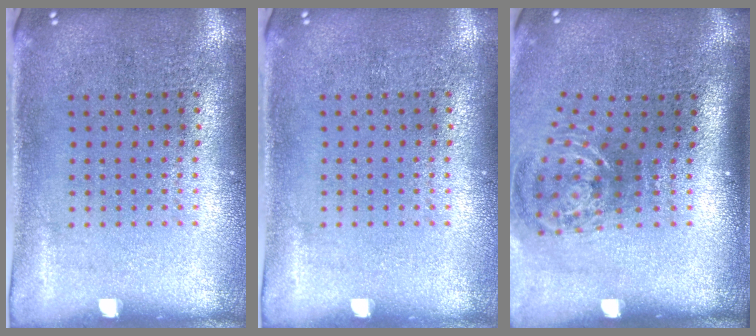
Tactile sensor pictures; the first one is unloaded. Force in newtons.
{"total": 0.0}
{"total": 1.8, "press": 1.3, "slide": 1.3}